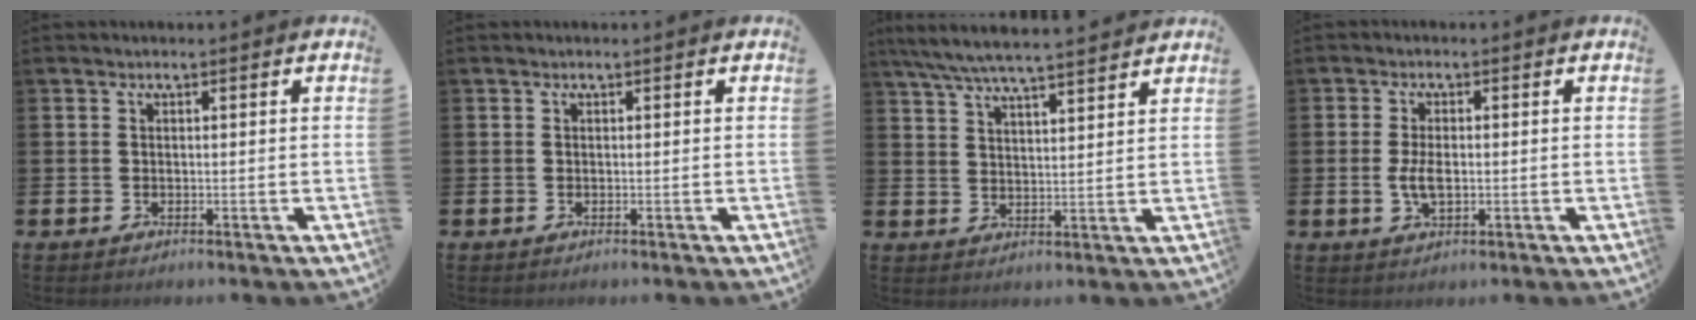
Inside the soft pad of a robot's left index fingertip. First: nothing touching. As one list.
[{"total": 0.0}, {"total": 6.7, "force": [6.3, 0.3, 2.2], "torque": [-0.057, -0.032, 0.111]}, {"total": 3.4, "force": [-0.2, 1.6, 2.9], "torque": [-0.040, -0.002, -0.008]}]